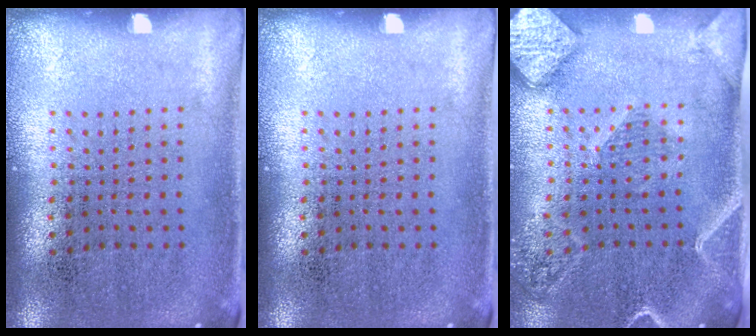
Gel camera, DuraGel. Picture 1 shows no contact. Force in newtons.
{"total": 0.0}
{"total": 2.6, "press": 2.2, "slide": 1.3}